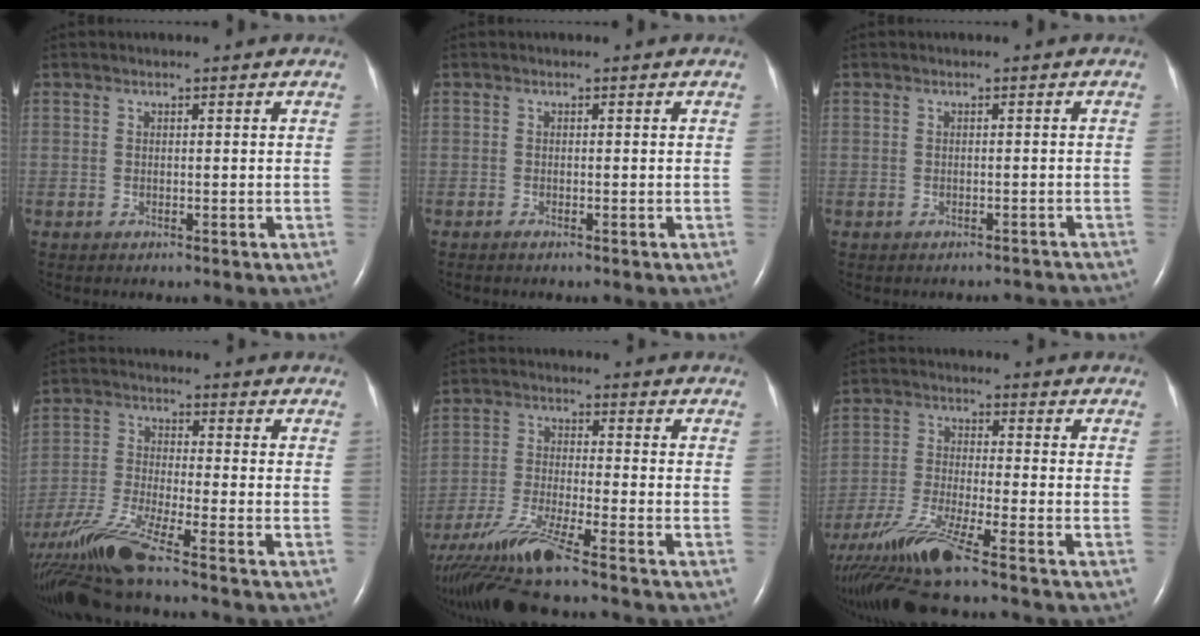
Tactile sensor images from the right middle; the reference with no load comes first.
{"total": 0.5, "force": [-0.4, 0.0, 0.3], "torque": [-0.008, -0.001, -0.009]}
{"total": 3.4, "force": [-3.2, 0.9, 0.3], "torque": [-0.003, -0.003, -0.032]}
{"total": 14.3, "force": [-11.0, -0.5, 9.1], "torque": [-0.201, -0.024, -0.211]}
{"total": 11.8, "force": [-9.5, -1.3, 6.8], "torque": [-0.134, -0.024, -0.173]}
{"total": 12.1, "force": [-9.5, -1.0, 7.5], "torque": [-0.148, -0.024, -0.173]}